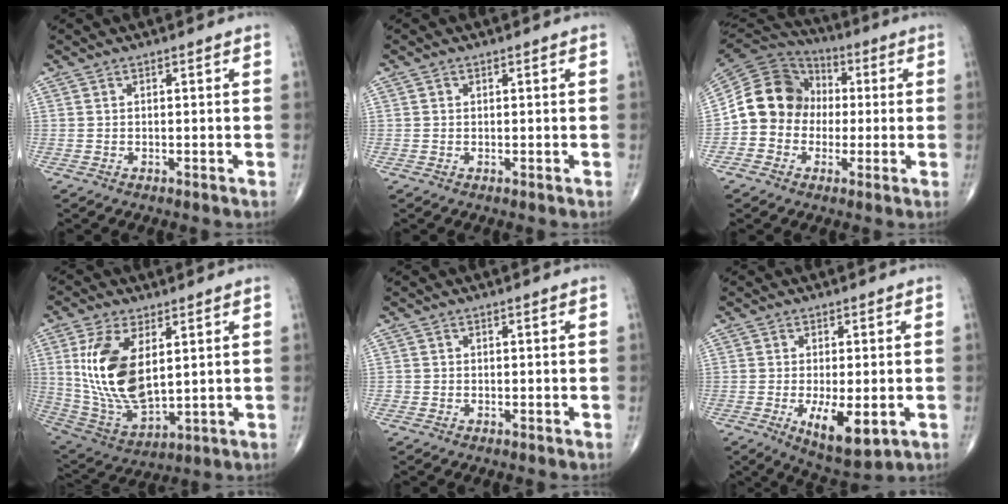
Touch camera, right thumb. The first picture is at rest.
{"total": 0.5, "force": [0.1, 0.5, 0.1], "torque": [0.000, 0.001, 0.002]}
{"total": 13.5, "force": [-0.5, 11.9, 6.3], "torque": [-0.093, 0.034, -0.020]}
{"total": 16.7, "force": [3.7, 8.4, 13.9], "torque": [-0.270, -0.021, 0.086]}
{"total": 0.7, "force": [-0.2, 0.7, 0.0], "torque": [0.004, 0.005, -0.006]}
{"total": 9.2, "force": [-2.4, 3.6, 8.1], "torque": [-0.126, -0.019, -0.031]}